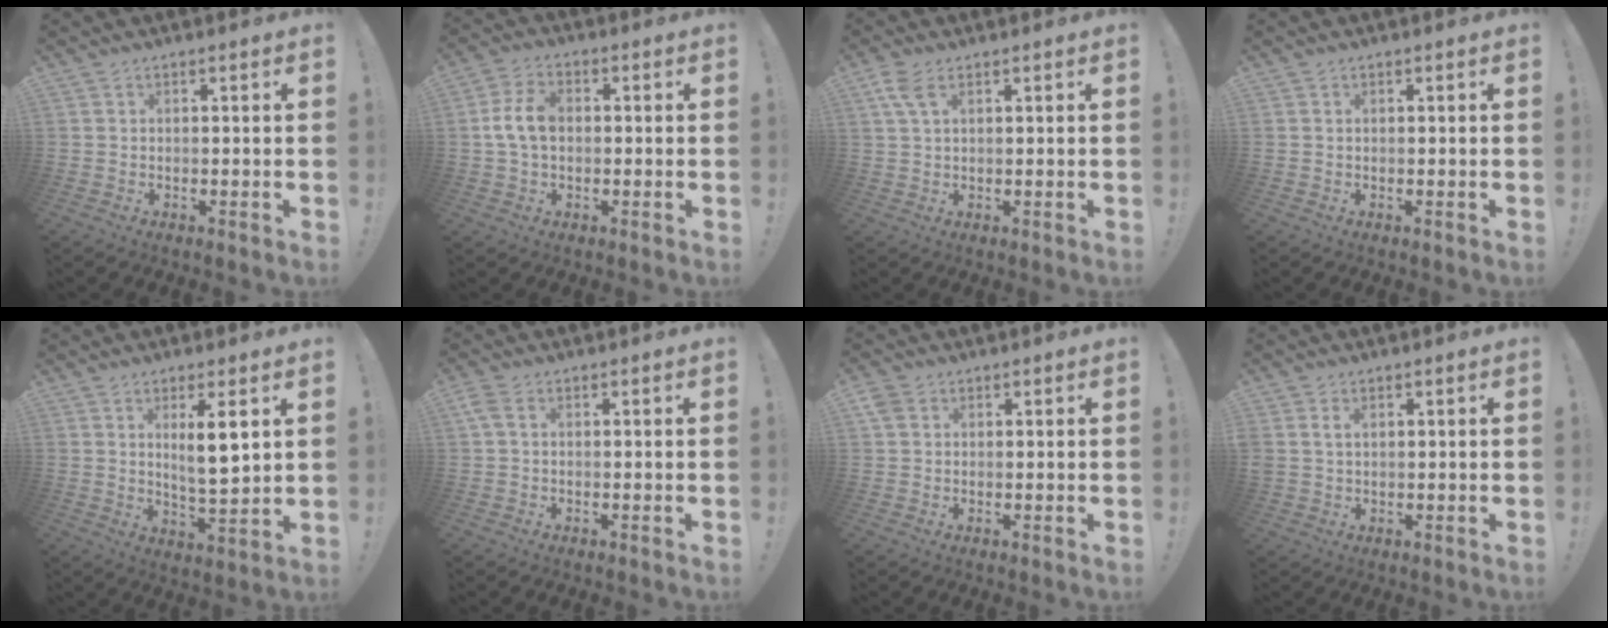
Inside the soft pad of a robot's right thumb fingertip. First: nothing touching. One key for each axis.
{"total": 8.5, "fx": 0.3, "fy": 5.5, "fz": 6.5, "tx": -0.124, "ty": 0.015, "tz": 0.012}
{"total": 5.1, "fx": 2.3, "fy": 2.3, "fz": 3.9, "tx": -0.077, "ty": 0.000, "tz": 0.045}
{"total": 0.0}
{"total": 8.6, "fx": 3.4, "fy": 1.5, "fz": 7.8, "tx": -0.121, "ty": -0.016, "tz": 0.053}
{"total": 2.5, "fx": 0.7, "fy": 1.4, "fz": 1.9, "tx": -0.045, "ty": 0.008, "tz": 0.016}
{"total": 3.3, "fx": 1.4, "fy": 2.6, "fz": 1.6, "tx": -0.031, "ty": 0.003, "tz": 0.029}
{"total": 2.6, "fx": 1.0, "fy": 1.7, "fz": 1.7, "tx": -0.035, "ty": 0.005, "tz": 0.019}